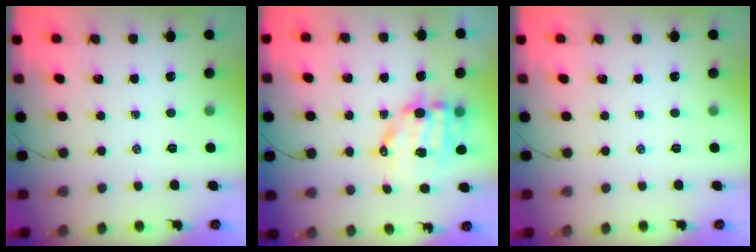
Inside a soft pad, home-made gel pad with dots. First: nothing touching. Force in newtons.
{"total": 11.4, "press": 11.2, "slide": 2.3}
{"total": 0.0}